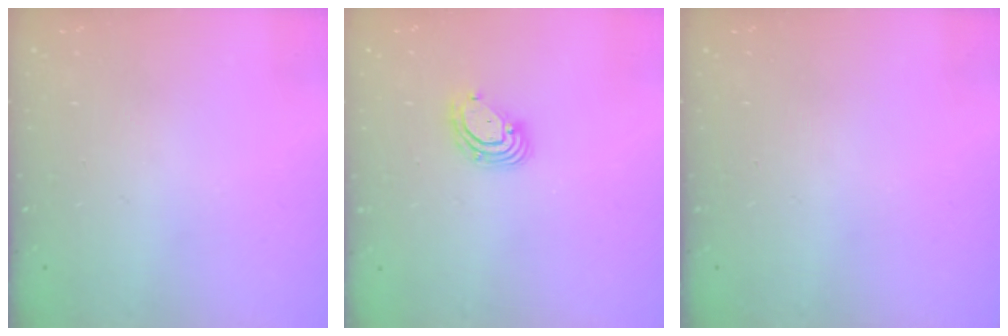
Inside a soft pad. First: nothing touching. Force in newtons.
{"total": 6.2, "press": 6.1, "slide": 0.9}
{"total": 0.0}